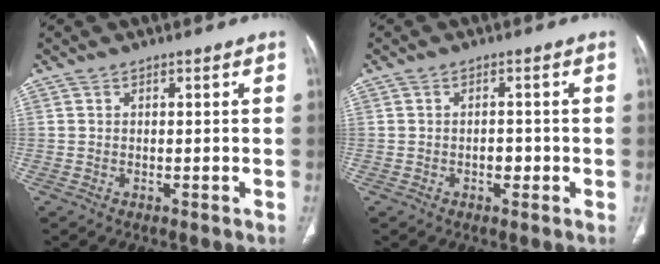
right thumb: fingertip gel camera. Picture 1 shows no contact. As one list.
[{"total": 2.3, "force": [-0.7, 1.5, 1.6], "torque": [-0.013, 0.006, -0.011]}]